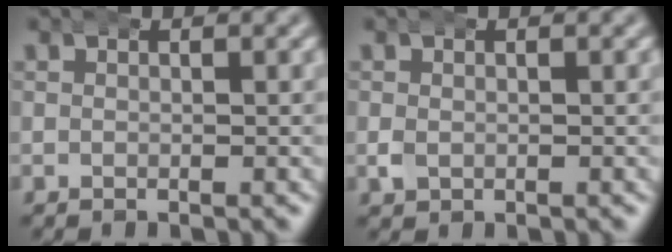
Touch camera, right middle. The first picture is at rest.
{"total": 0.9, "force": [-0.1, 0.8, 0.4], "torque": [-0.010, 0.001, 0.000]}